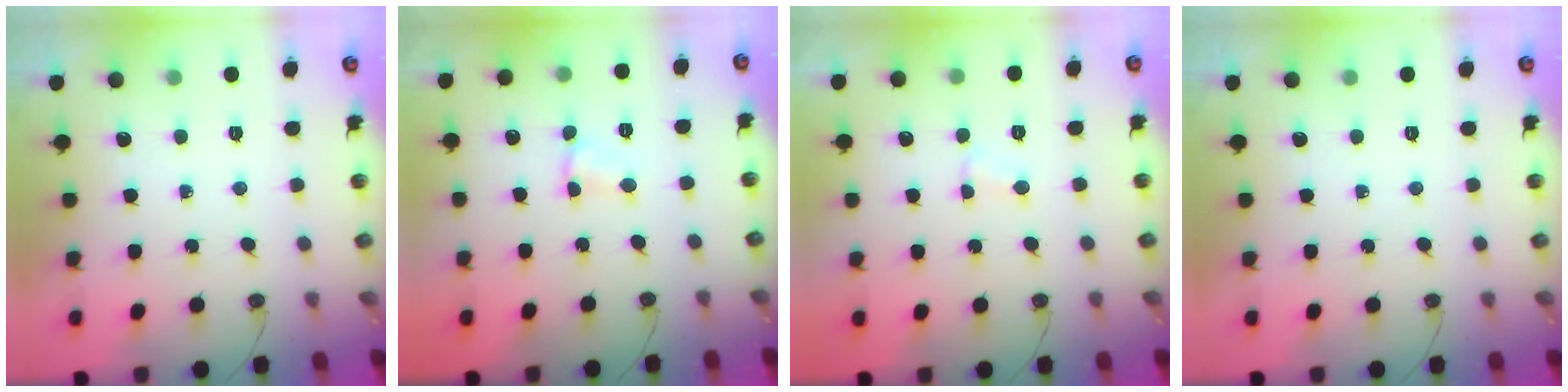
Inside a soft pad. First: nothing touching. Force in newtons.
{"total": 1.5, "press": 1.5, "slide": 0.1}
{"total": 2.3, "press": 2.3, "slide": 0.2}
{"total": 0.0}